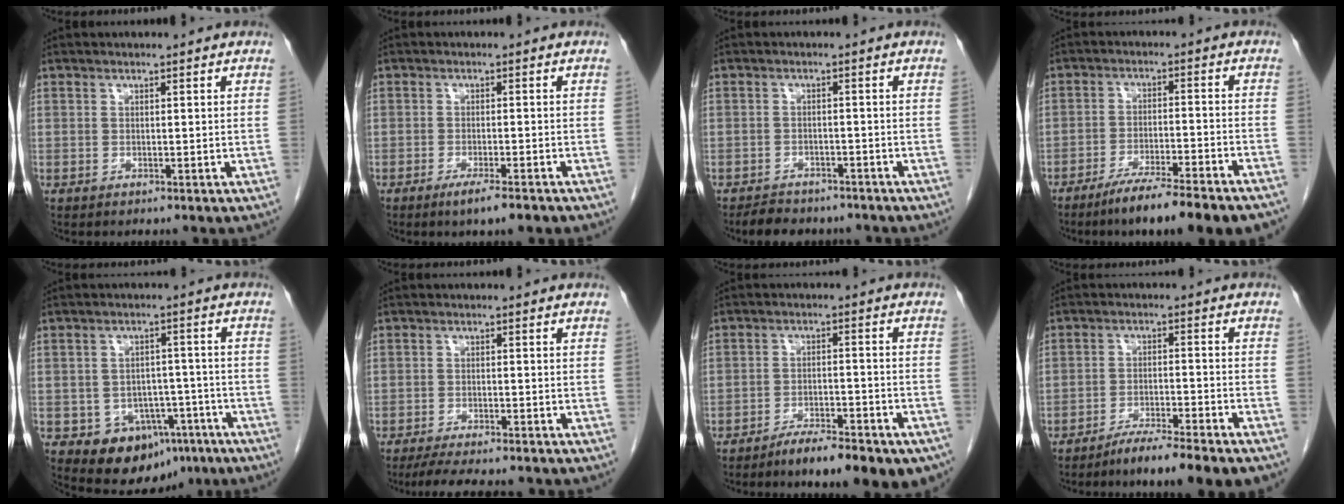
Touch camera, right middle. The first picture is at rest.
{"total": 4.5, "force": [-3.1, 0.4, 3.2], "torque": [-0.047, -0.009, -0.044]}
{"total": 6.5, "force": [-5.6, 2.7, 2.0], "torque": [-0.035, -0.002, -0.075]}
{"total": 14.0, "force": [-11.2, 0.4, 8.3], "torque": [-0.106, -0.023, -0.171]}
{"total": 10.1, "force": [-5.5, 7.3, 4.4], "torque": [-0.051, 0.022, -0.067]}
{"total": 9.4, "force": [-8.3, 1.5, 4.2], "torque": [-0.063, -0.013, -0.121]}
{"total": 11.5, "force": [-8.8, 2.5, 6.8], "torque": [-0.076, 0.007, -0.129]}
{"total": 8.1, "force": [-6.6, -0.7, 4.7], "torque": [-0.062, -0.020, -0.107]}